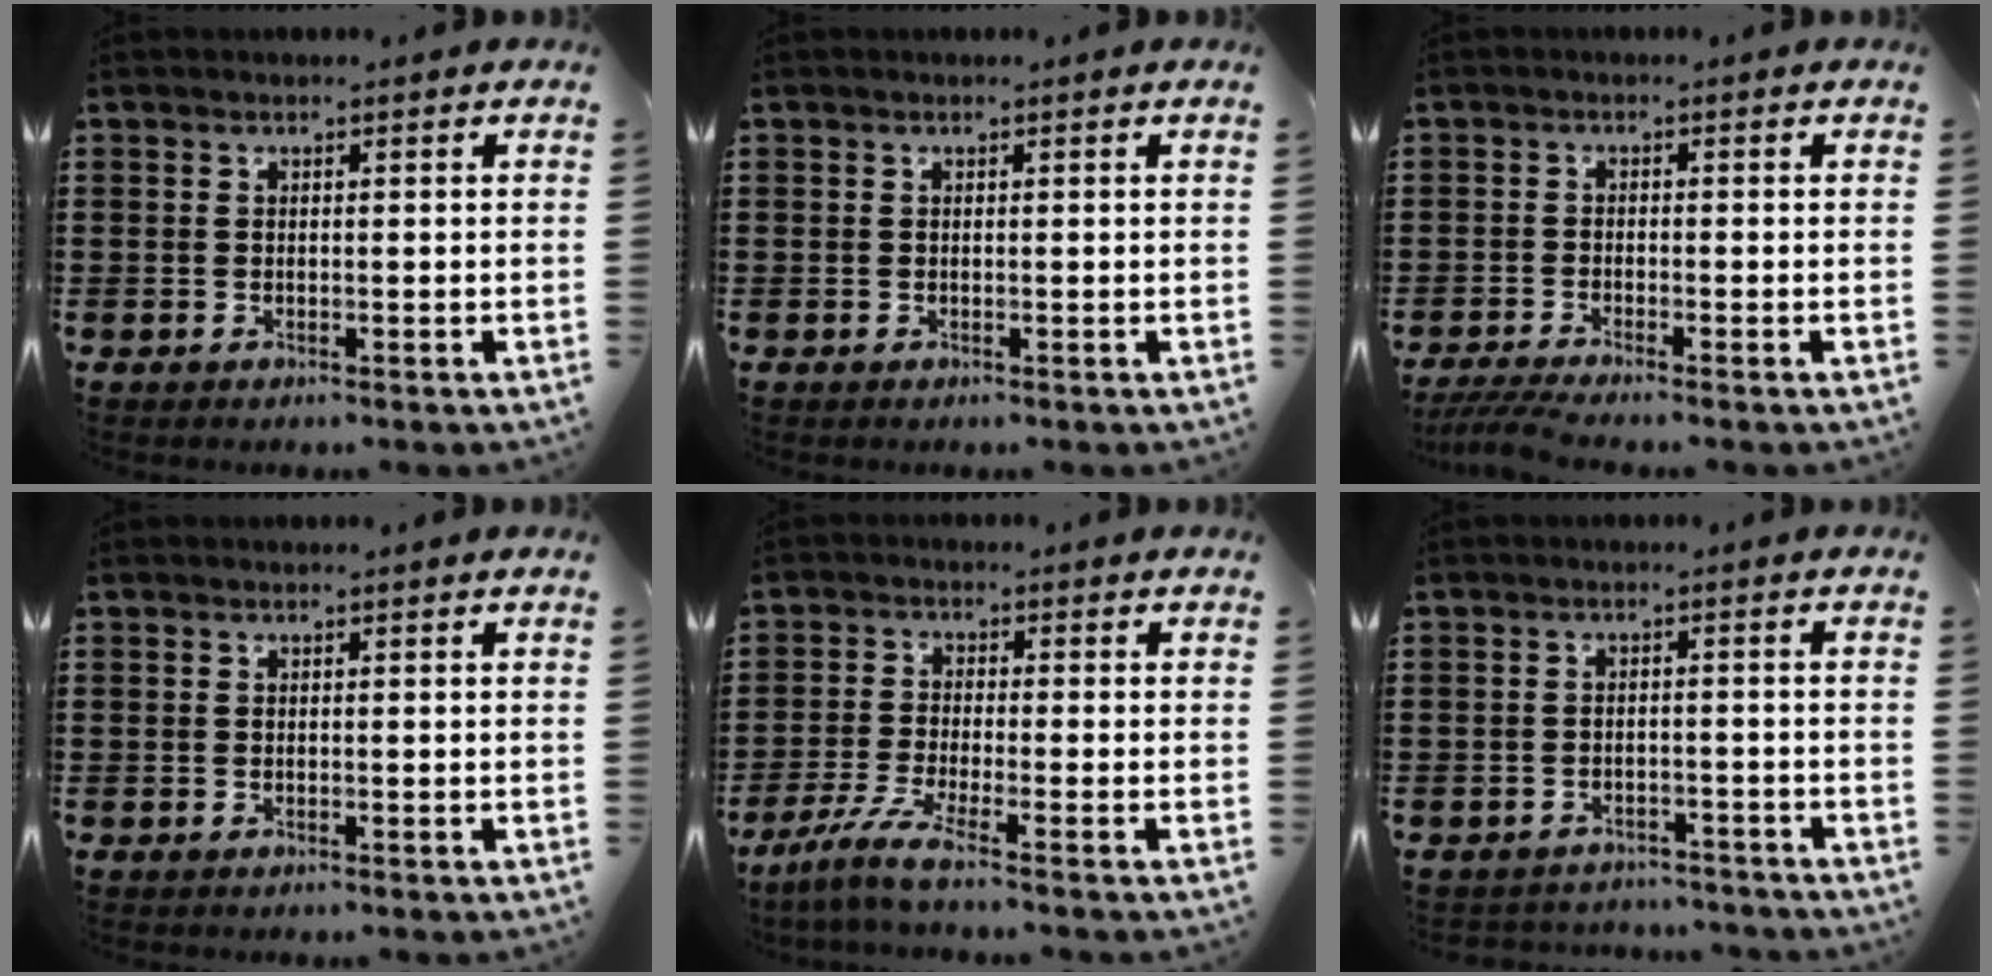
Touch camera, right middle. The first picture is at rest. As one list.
[{"total": 0.0}, {"total": 2.5, "force": [-2.1, -0.2, 1.4], "torque": [-0.032, -0.006, -0.041]}, {"total": 0.0}, {"total": 4.4, "force": [-3.2, 0.0, 3.0], "torque": [-0.081, -0.019, -0.067]}, {"total": 2.4, "force": [-2.3, 0.3, -0.1], "torque": [-0.007, -0.003, -0.051]}]